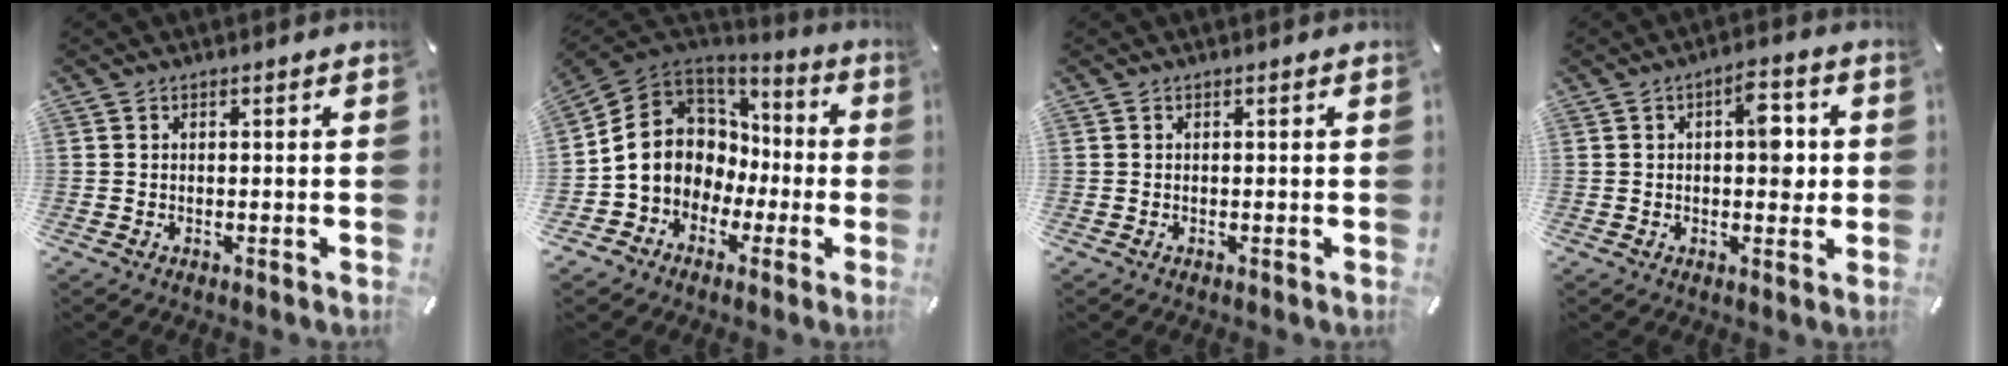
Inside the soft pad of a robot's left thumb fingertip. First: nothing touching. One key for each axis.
{"total": 12.6, "fx": -1.5, "fy": 11.7, "fz": 4.3, "tx": -0.099, "ty": 0.000, "tz": -0.021}
{"total": 0.0}
{"total": 8.3, "fx": 0.8, "fy": 4.3, "fz": 7.0, "tx": -0.073, "ty": -0.004, "tz": 0.003}